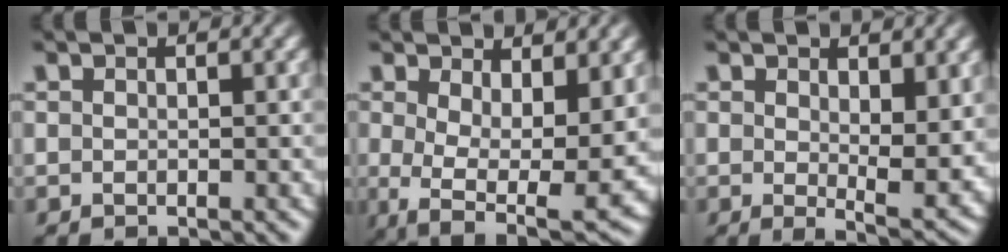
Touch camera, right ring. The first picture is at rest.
{"total": 8.2, "force": [-2.0, 4.9, 6.3], "torque": [-0.114, -0.051, -0.015]}
{"total": 3.1, "force": [0.8, 0.6, 2.9], "torque": [-0.035, -0.024, 0.018]}